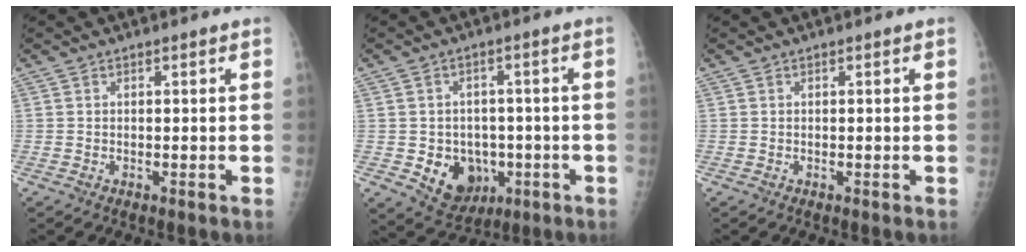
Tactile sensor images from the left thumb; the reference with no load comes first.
{"total": 9.6, "force": [-2.5, 7.8, 4.9], "torque": [-0.041, 0.011, -0.022]}
{"total": 0.0}